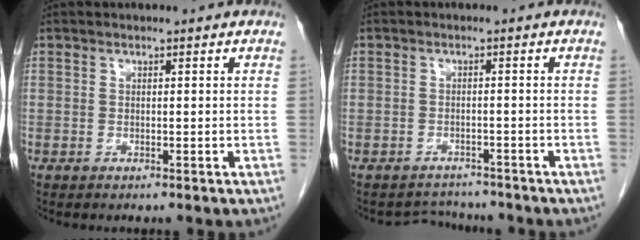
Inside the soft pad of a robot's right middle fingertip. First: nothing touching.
{"total": 3.2, "force": [-2.9, 1.1, -0.9], "torque": [0.010, 0.007, -0.044]}